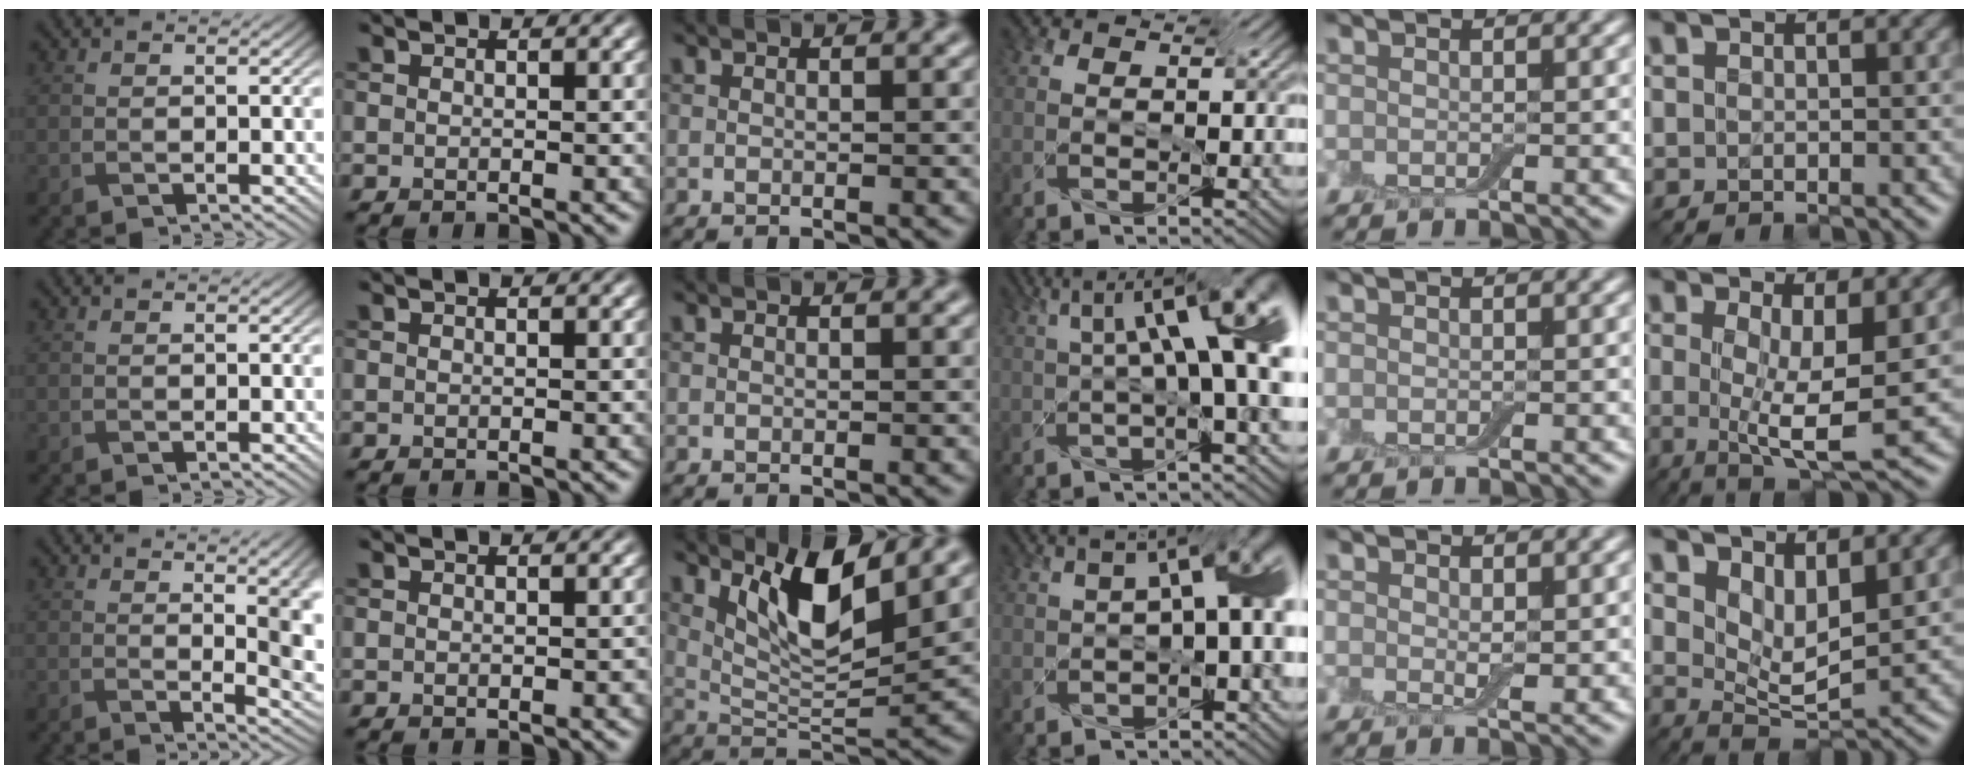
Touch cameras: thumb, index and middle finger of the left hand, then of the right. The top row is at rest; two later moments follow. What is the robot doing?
{"motion": "screw", "object": "jar lid"}